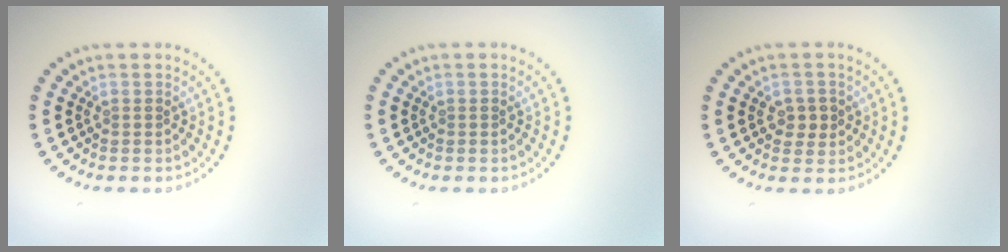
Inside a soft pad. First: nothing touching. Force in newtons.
{"total": 0.0}
{"total": 1.7, "press": 1.7, "slide": 0.3}